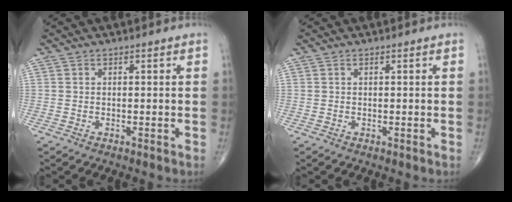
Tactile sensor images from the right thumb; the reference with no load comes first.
{"total": 0.0}